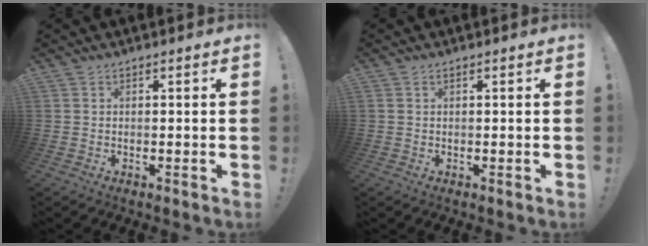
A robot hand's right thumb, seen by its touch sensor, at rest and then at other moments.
{"total": 0.7, "force": [0.3, 0.4, 0.4], "torque": [-0.017, 0.004, 0.008]}